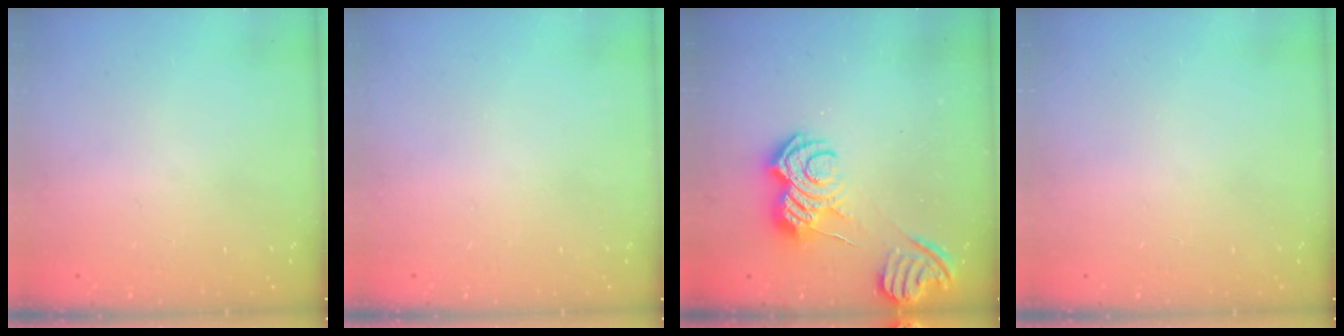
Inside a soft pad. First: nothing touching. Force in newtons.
{"total": 0.0}
{"total": 9.0, "press": 9.0, "slide": 0.7}
{"total": 0.0}